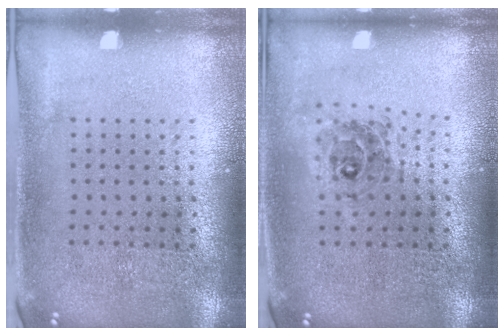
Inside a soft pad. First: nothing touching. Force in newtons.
{"total": 0.7, "press": 0.7, "slide": 0.1}